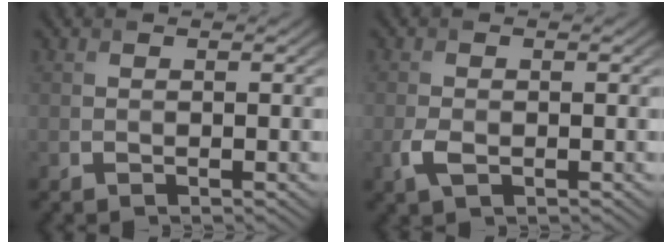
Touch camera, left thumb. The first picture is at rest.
{"total": 2.2, "force": [-0.7, 1.2, 1.7], "torque": [-0.044, -0.005, -0.013]}